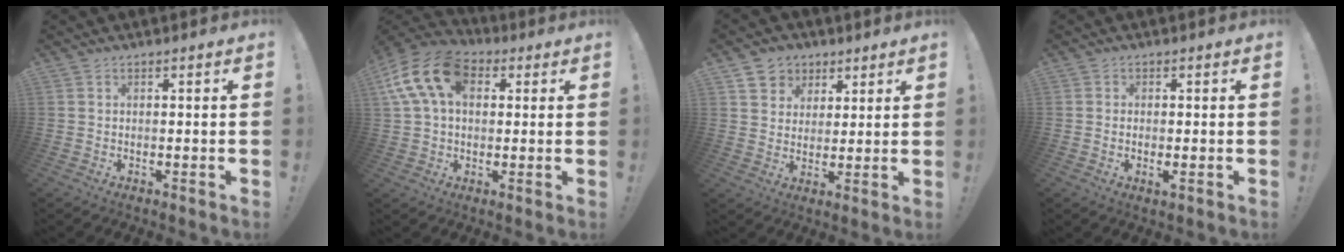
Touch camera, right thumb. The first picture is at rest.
{"total": 17.2, "force": [5.4, 11.4, 11.6], "torque": [-0.216, -0.002, 0.099]}
{"total": 7.7, "force": [3.9, 6.5, 1.4], "torque": [-0.015, -0.024, 0.078]}
{"total": 1.6, "force": [-0.2, 0.5, 1.5], "torque": [-0.027, 0.002, -0.004]}